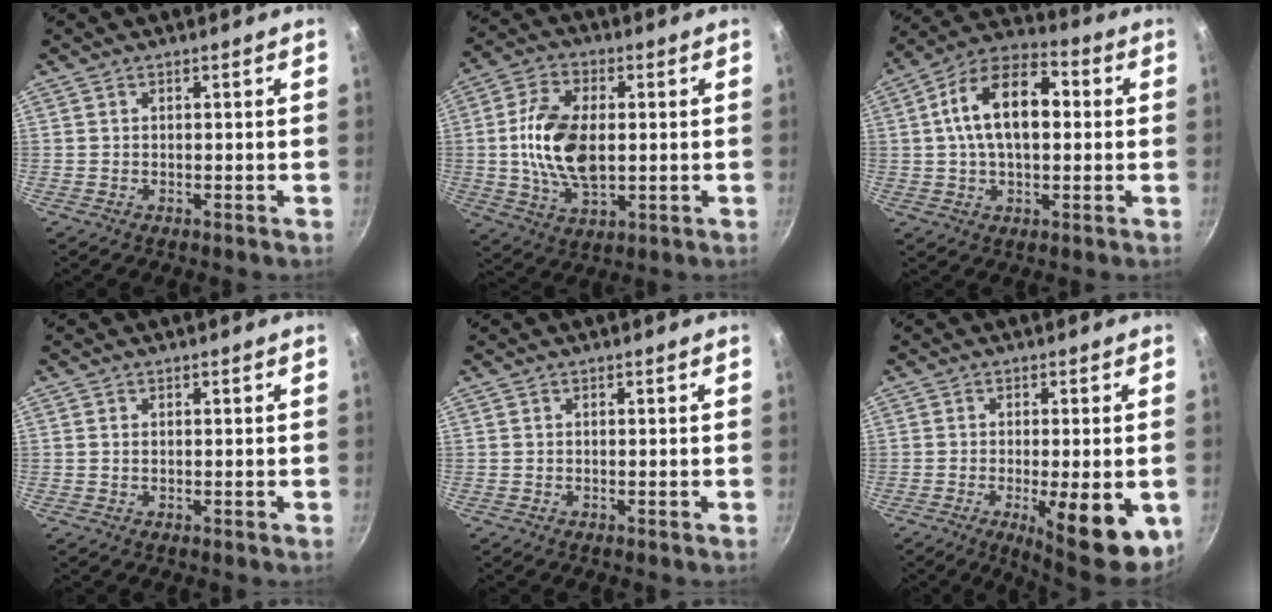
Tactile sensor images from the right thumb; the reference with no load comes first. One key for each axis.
{"total": 14.0, "fx": 0.3, "fy": 7.8, "fz": 11.6, "tx": -0.220, "ty": 0.000, "tz": 0.007}
{"total": 15.7, "fx": 2.0, "fy": 8.9, "fz": 12.8, "tx": -0.213, "ty": 0.029, "tz": 0.027}
{"total": 0.6, "fx": 0.1, "fy": 0.4, "fz": 0.5, "tx": -0.011, "ty": -0.001, "tz": 0.004}
{"total": 0.0}
{"total": 13.5, "fx": -4.1, "fy": 4.1, "fz": 12.1, "tx": -0.140, "ty": -0.016, "tz": -0.043}